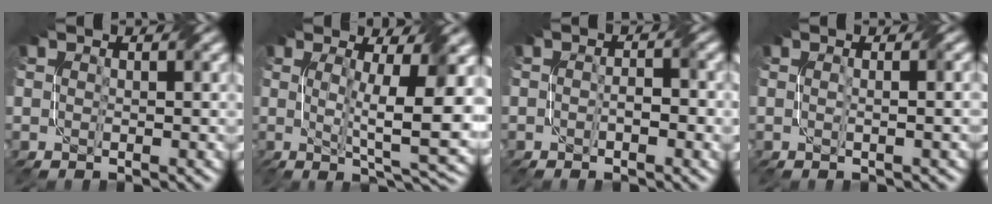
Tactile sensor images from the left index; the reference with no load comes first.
{"total": 9.6, "force": [0.9, 2.1, 9.3], "torque": [-0.136, -0.004, 0.017]}
{"total": 2.5, "force": [-0.4, 1.1, 2.2], "torque": [-0.032, 0.000, -0.009]}
{"total": 2.1, "force": [0.3, 0.8, 1.9], "torque": [-0.014, 0.004, -0.014]}